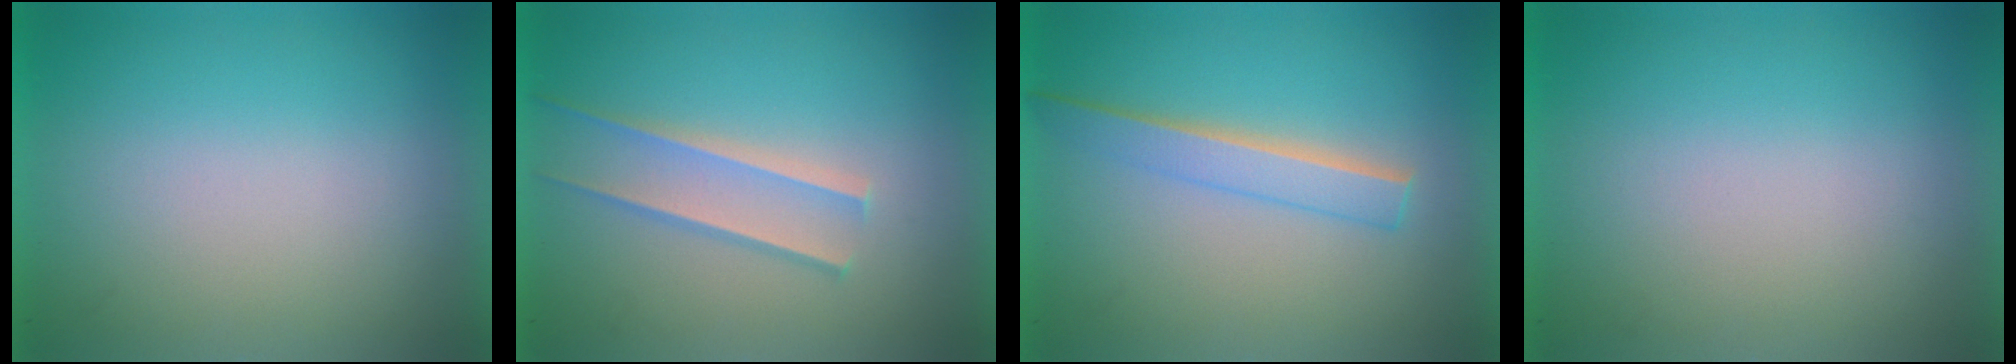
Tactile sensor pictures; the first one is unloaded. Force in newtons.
{"total": 1.6}
{"total": 2.2}
{"total": 0.0}